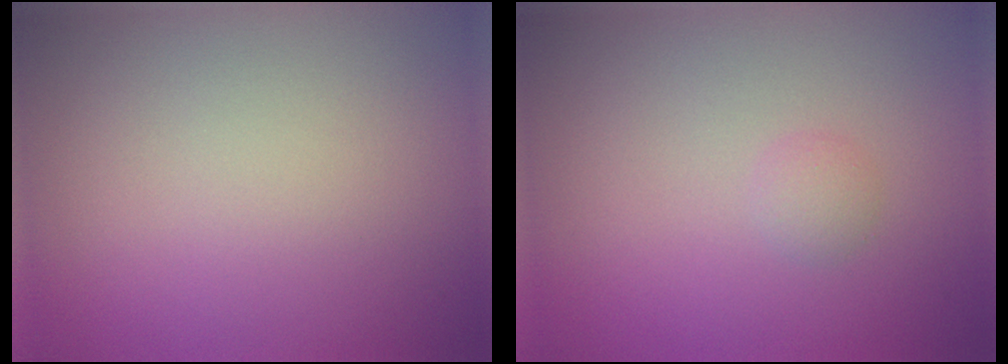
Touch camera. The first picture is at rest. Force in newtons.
{"total": 0.9, "press": 0.9, "slide": 0.0}